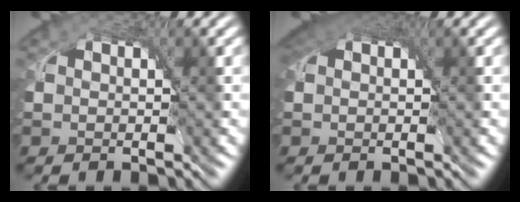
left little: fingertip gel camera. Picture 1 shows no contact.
{"total": 3.9, "force": [2.1, 2.1, 2.5], "torque": [-0.043, 0.011, 0.025]}